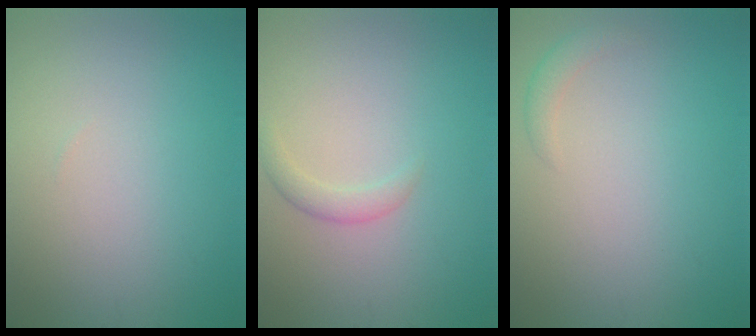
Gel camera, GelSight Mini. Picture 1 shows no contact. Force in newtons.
{"total": 1.3, "press": 1.3, "slide": 0.1}
{"total": 1.1, "press": 1.1, "slide": 0.1}